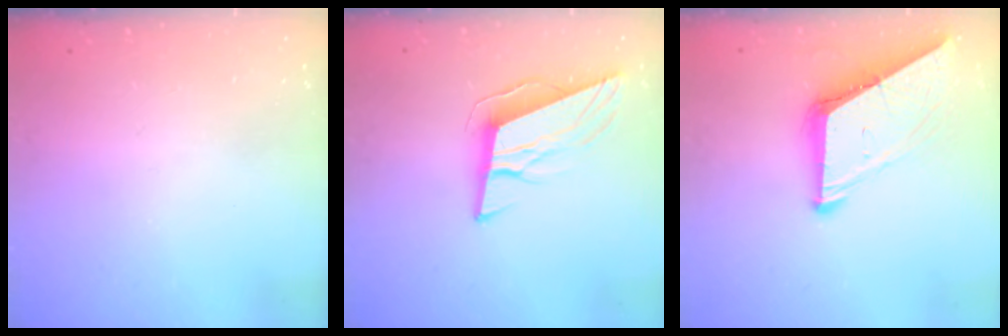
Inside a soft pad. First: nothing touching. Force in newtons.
{"total": 10.7, "press": 10.2, "slide": 3.3}
{"total": 8.6, "press": 8.6, "slide": 0.9}